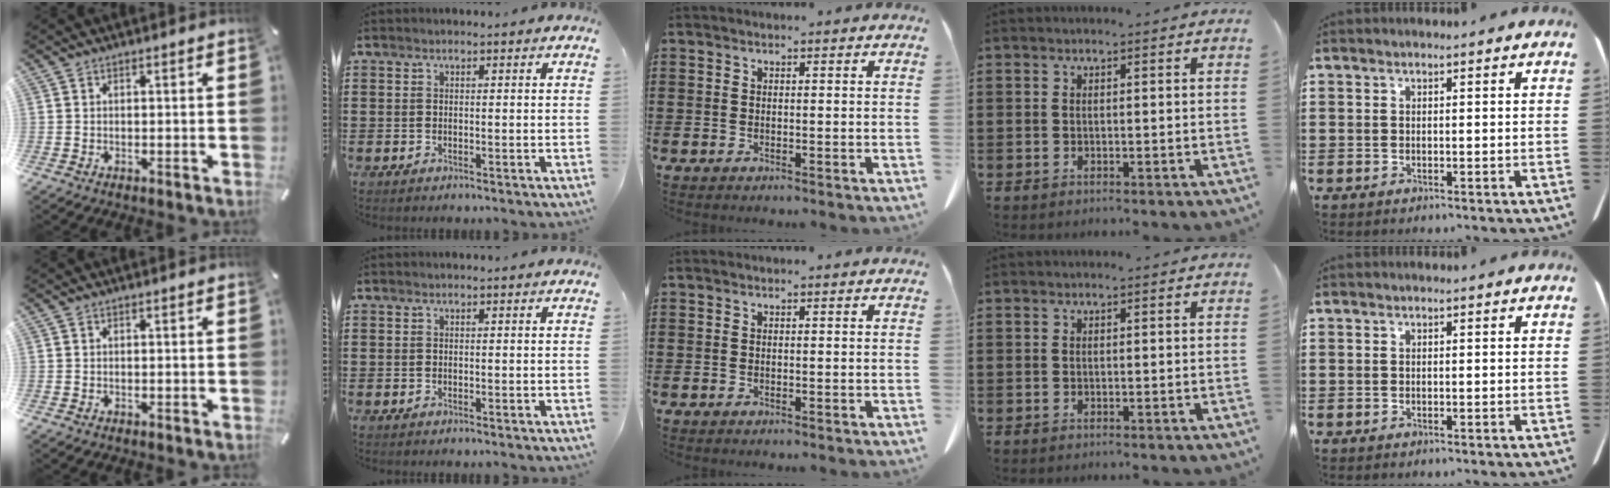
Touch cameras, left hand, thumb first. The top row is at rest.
{}